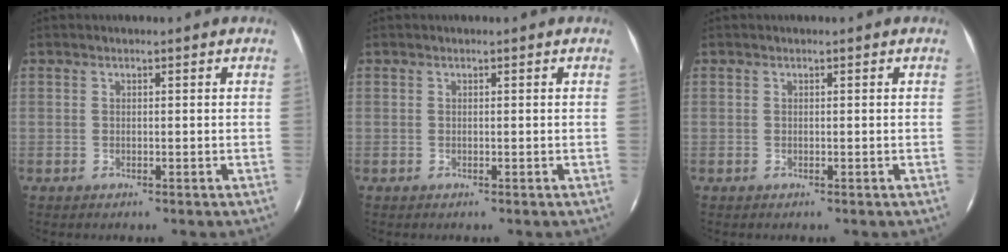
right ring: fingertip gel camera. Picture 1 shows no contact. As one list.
[{"total": 0.0}, {"total": 0.0}]